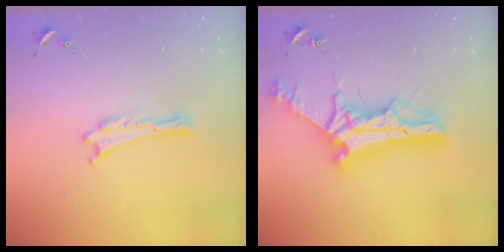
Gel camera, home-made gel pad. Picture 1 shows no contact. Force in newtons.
{"total": 14.7, "press": 14.7, "slide": 1.3}